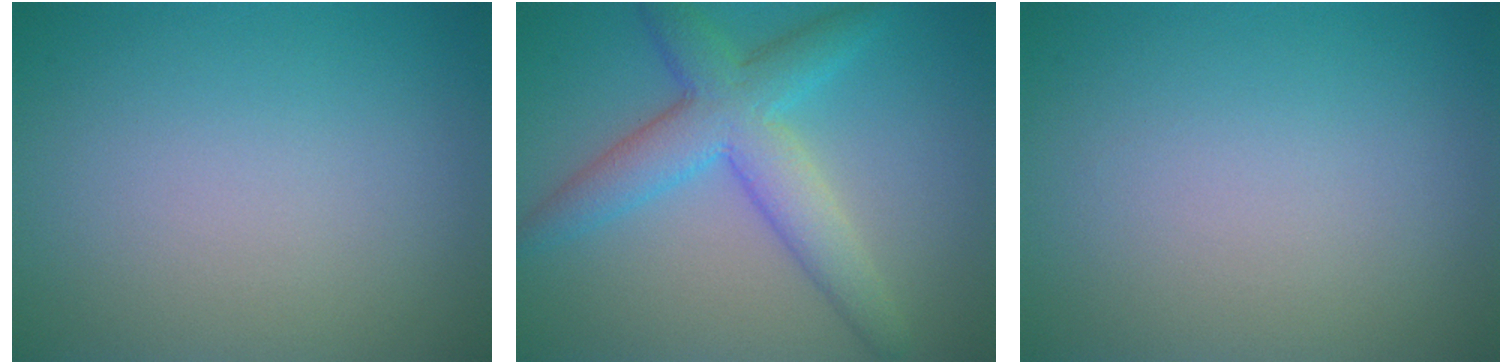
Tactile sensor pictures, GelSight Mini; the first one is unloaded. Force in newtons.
{"total": 5.8, "press": 5.8, "slide": 0.2}
{"total": 0.0}